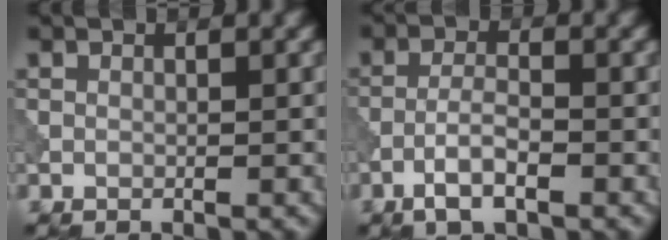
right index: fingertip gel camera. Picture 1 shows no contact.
{"total": 3.1, "force": [-1.7, 0.8, 2.5], "torque": [-0.051, 0.006, -0.039]}